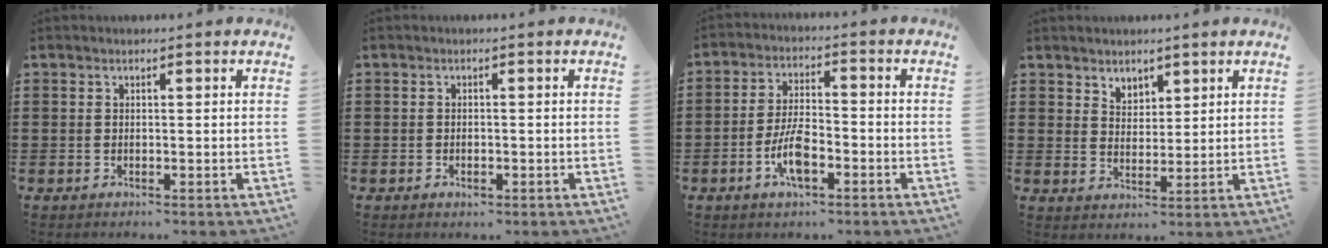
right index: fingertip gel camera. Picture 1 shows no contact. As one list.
[{"total": 0.9, "force": [-0.5, 0.5, 0.5], "torque": [-0.012, -0.003, -0.009]}, {"total": 6.7, "force": [-2.7, 2.8, 5.5], "torque": [-0.123, 0.001, -0.056]}, {"total": 3.4, "force": [2.7, 2.0, -0.1], "torque": [-0.011, 0.004, 0.052]}]